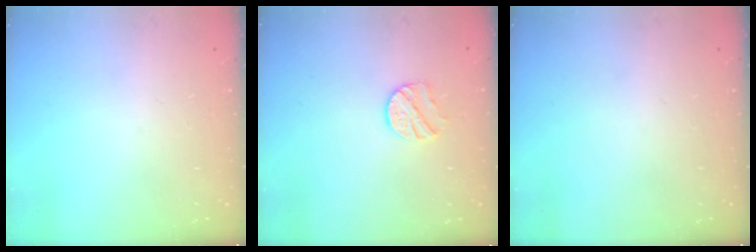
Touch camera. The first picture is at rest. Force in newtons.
{"total": 8.9, "press": 8.9, "slide": 0.2}
{"total": 0.0}